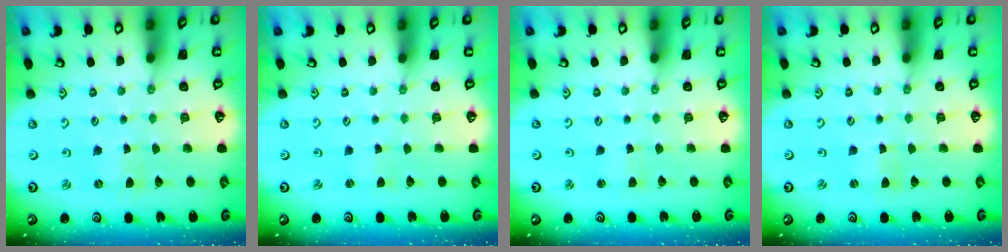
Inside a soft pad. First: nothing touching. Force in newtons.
{"total": 0.0}
{"total": 2.1, "press": 2.1, "slide": 0.3}
{"total": 0.0}